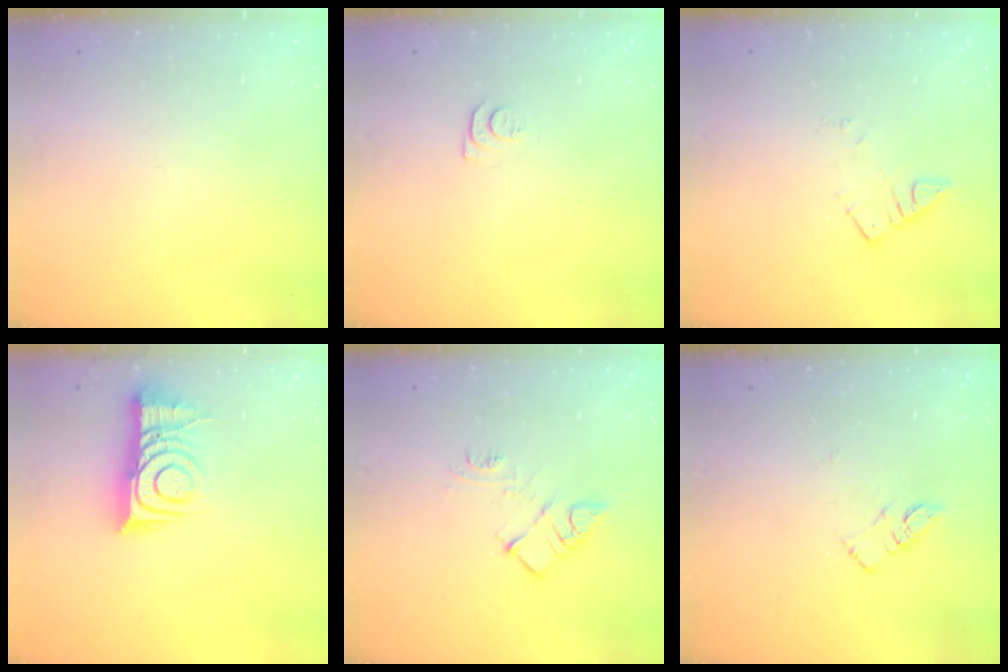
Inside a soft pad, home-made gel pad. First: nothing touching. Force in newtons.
{"total": 4.6, "press": 4.6, "slide": 0.6}
{"total": 2.8, "press": 2.7, "slide": 0.3}
{"total": 10.6, "press": 10.6, "slide": 1.0}
{"total": 9.3, "press": 9.3, "slide": 0.5}
{"total": 5.5, "press": 5.4, "slide": 0.5}